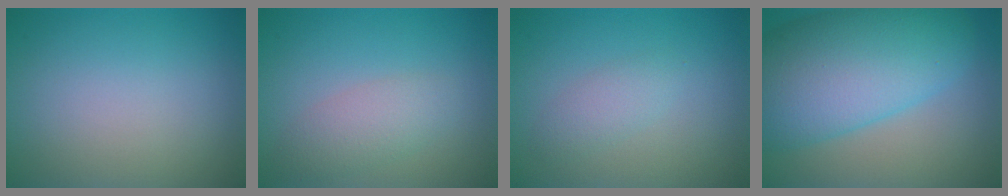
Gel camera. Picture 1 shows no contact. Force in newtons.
{"total": 2.6, "press": 2.6, "slide": 0.1}
{"total": 1.7, "press": 1.7, "slide": 0.0}
{"total": 11.8, "press": 11.8, "slide": 0.3}